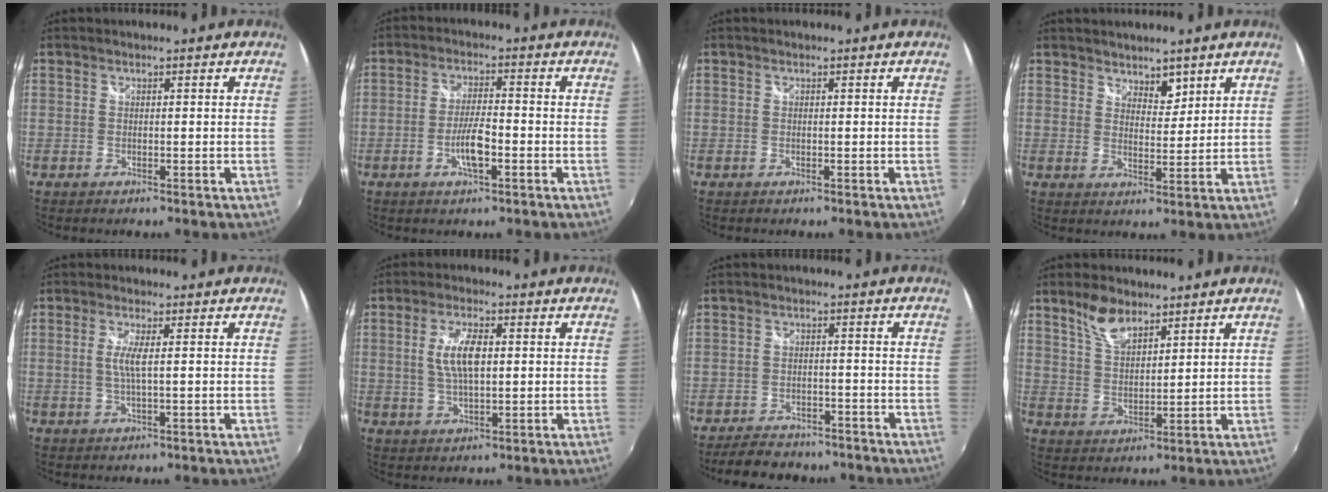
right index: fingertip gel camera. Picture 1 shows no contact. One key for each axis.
{"total": 5.5, "fx": -2.3, "fy": 1.4, "fz": 4.8, "tx": -0.096, "ty": -0.001, "tz": -0.041}
{"total": 0.0}
{"total": 3.8, "fx": 3.0, "fy": 1.9, "fz": 1.3, "tx": -0.012, "ty": 0.000, "tz": 0.050}
{"total": 3.2, "fx": 0.3, "fy": 0.0, "fz": 3.2, "tx": -0.064, "ty": -0.004, "tz": 0.004}
{"total": 6.9, "fx": 1.0, "fy": 2.5, "fz": 6.4, "tx": -0.126, "ty": 0.004, "tz": 0.021}
{"total": 9.1, "fx": -7.6, "fy": 3.9, "fz": 3.1, "tx": -0.080, "ty": 0.003, "tz": -0.109}
{"total": 6.8, "fx": 4.9, "fy": 2.9, "fz": 3.7, "tx": -0.066, "ty": 0.005, "tz": 0.097}